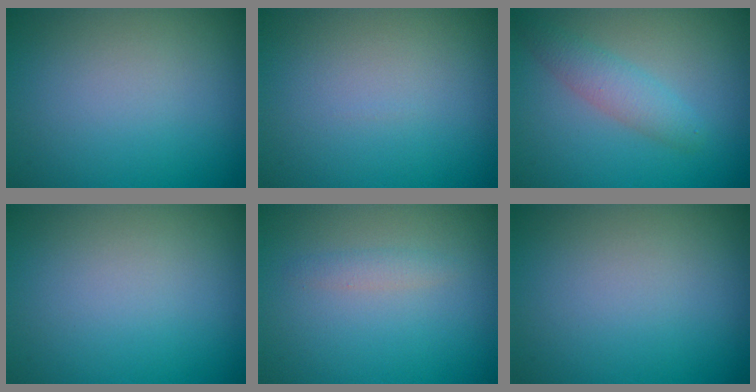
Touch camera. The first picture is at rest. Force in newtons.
{"total": 0.0}
{"total": 2.5, "press": 2.5, "slide": 0.0}
{"total": 0.0}
{"total": 1.0, "press": 1.0, "slide": 0.0}
{"total": 0.0}